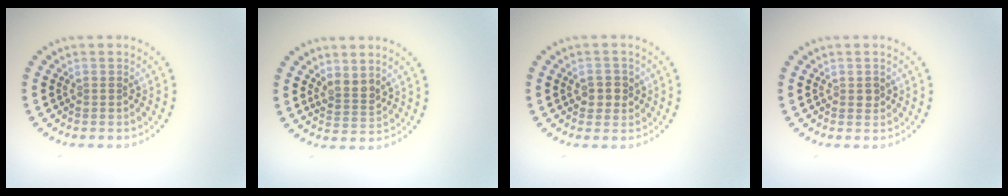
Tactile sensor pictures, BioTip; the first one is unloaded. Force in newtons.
{"total": 2.1, "press": 1.7, "slide": 1.2}
{"total": 2.1, "press": 2.0, "slide": 0.7}
{"total": 0.9, "press": 0.9, "slide": 0.1}